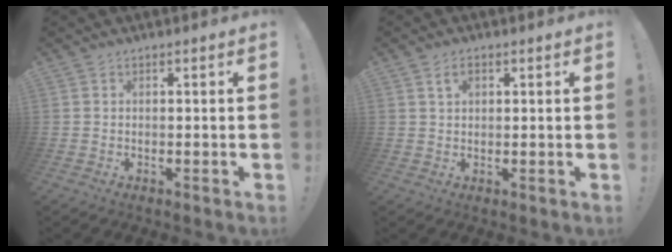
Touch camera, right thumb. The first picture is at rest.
{"total": 2.8, "force": [1.3, 1.6, 1.8], "torque": [-0.031, 0.000, 0.021]}